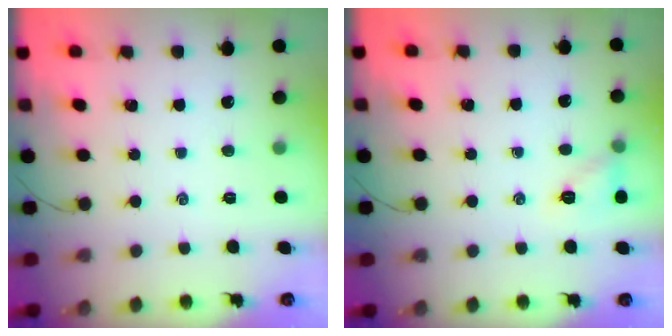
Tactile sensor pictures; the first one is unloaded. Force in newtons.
{"total": 7.3, "press": 7.2, "slide": 1.2}